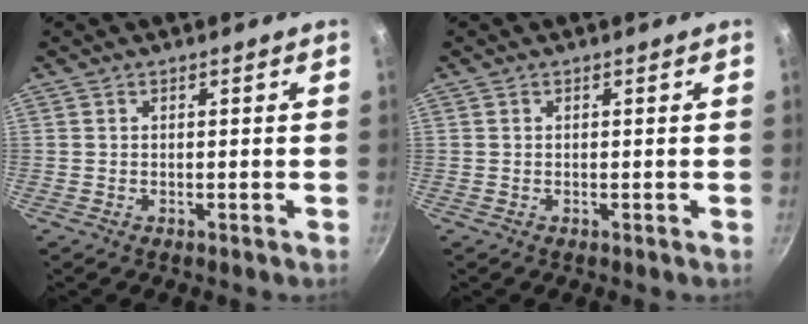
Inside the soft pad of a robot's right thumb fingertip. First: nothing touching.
{"total": 0.0}